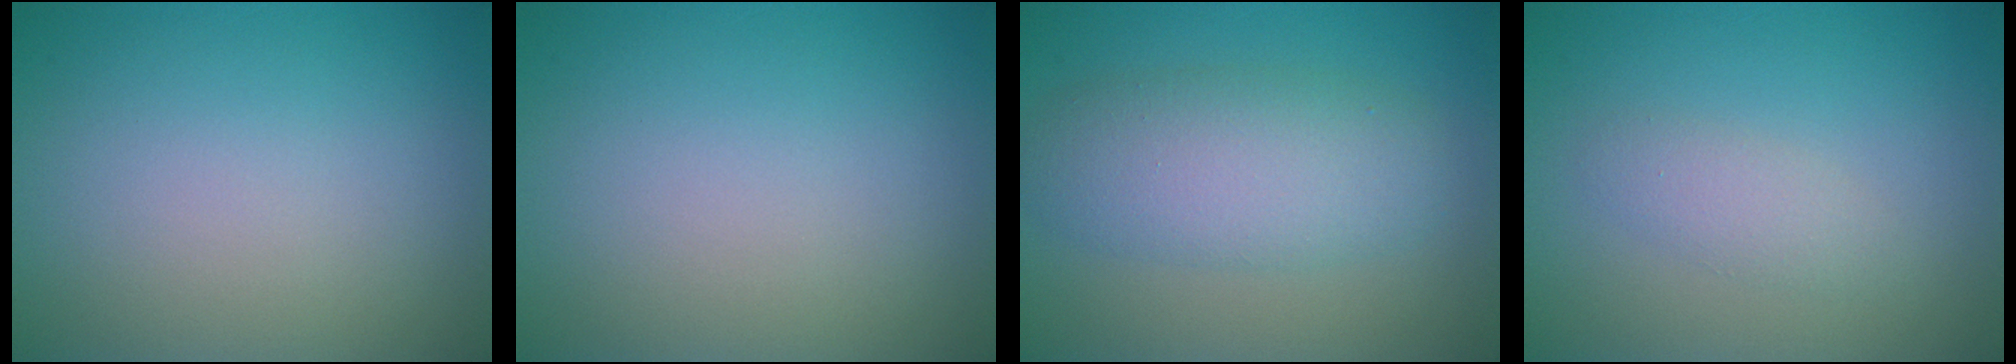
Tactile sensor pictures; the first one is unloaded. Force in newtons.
{"total": 0.0}
{"total": 5.5, "press": 5.5, "slide": 0.2}
{"total": 1.6, "press": 1.6, "slide": 0.0}